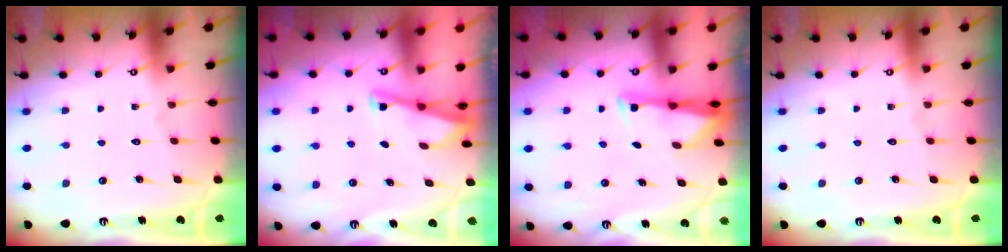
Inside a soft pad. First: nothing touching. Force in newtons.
{"total": 2.9, "press": 2.9, "slide": 0.2}
{"total": 2.9, "press": 2.9, "slide": 0.4}
{"total": 0.0}